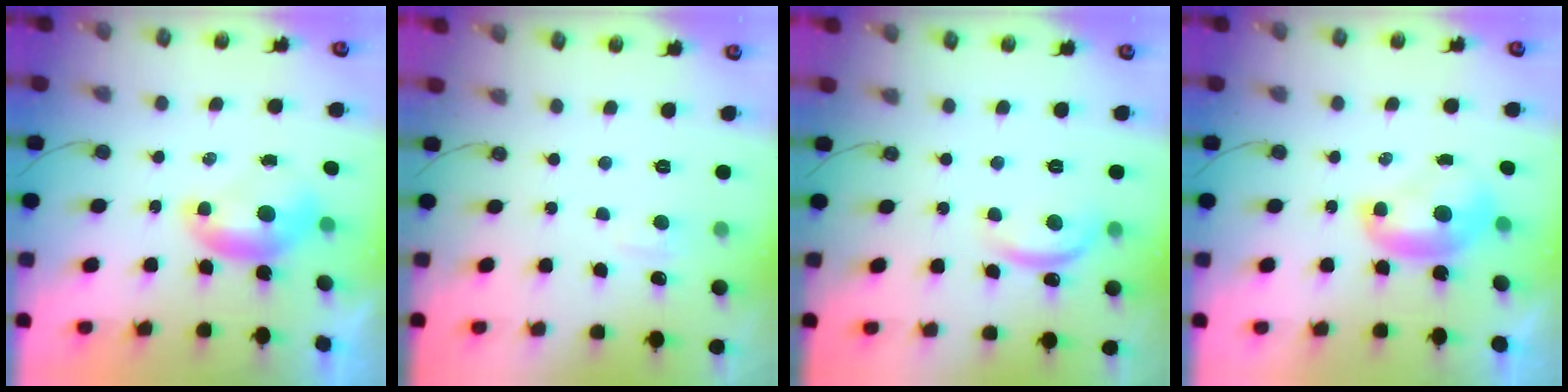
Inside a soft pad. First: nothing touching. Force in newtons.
{"total": 3.4, "press": 3.4, "slide": 0.3}
{"total": 4.4, "press": 4.3, "slide": 0.7}
{"total": 1.9, "press": 1.9, "slide": 0.2}